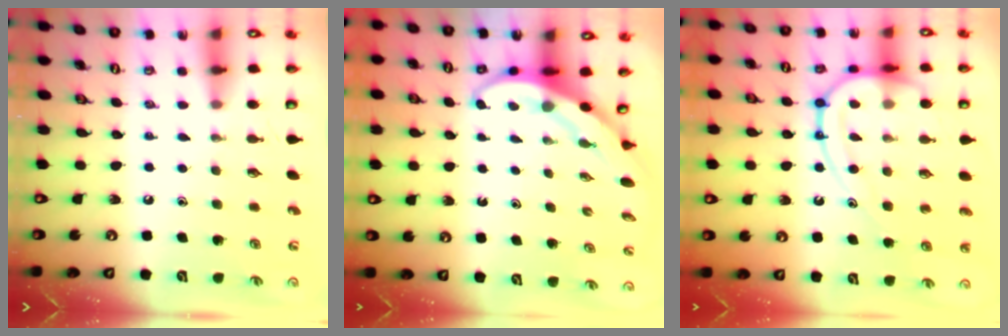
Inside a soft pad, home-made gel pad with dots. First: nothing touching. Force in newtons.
{"total": 3.8, "press": 3.8, "slide": 0.7}
{"total": 14.3, "press": 14.3, "slide": 1.4}